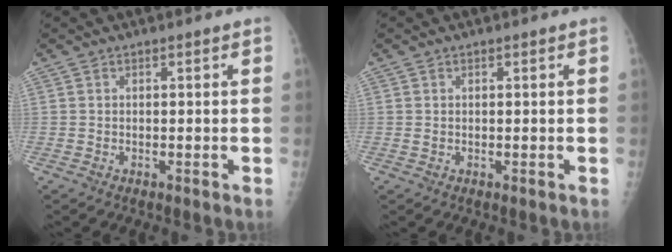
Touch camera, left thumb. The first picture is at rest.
{"total": 1.0, "force": [0.2, 0.8, 0.6], "torque": [-0.007, 0.000, 0.005]}